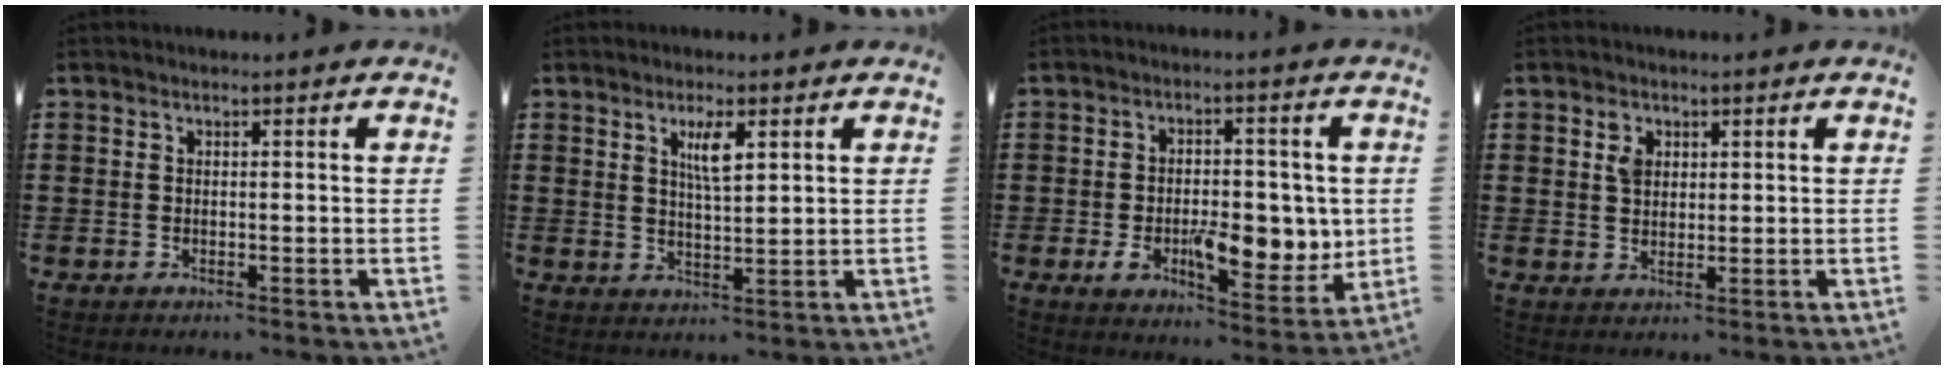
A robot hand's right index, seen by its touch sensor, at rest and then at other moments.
{"total": 4.0, "force": [1.8, 1.0, 3.5], "torque": [-0.065, 0.004, 0.026]}
{"total": 10.4, "force": [-1.5, 5.9, 8.5], "torque": [-0.126, -0.005, -0.021]}
{"total": 2.6, "force": [1.1, 1.9, 1.5], "torque": [-0.027, 0.001, 0.019]}